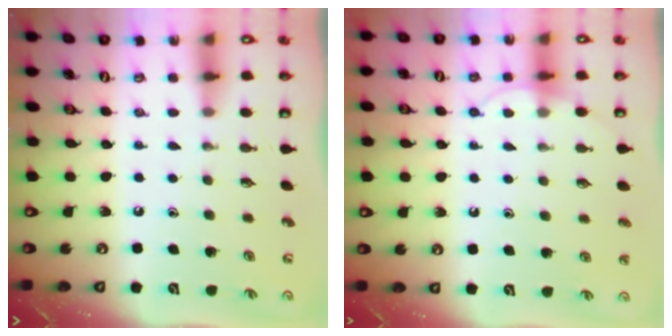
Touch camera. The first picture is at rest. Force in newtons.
{"total": 5.4, "press": 5.4, "slide": 0.5}